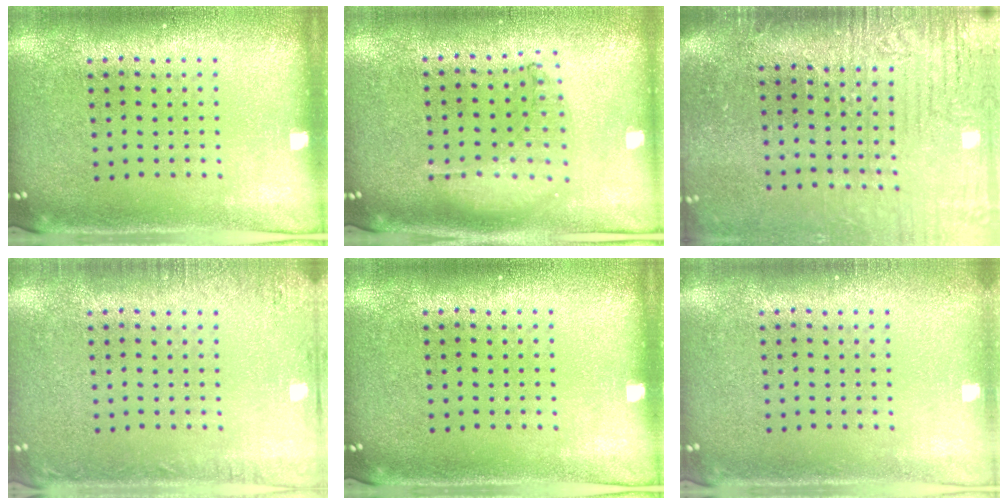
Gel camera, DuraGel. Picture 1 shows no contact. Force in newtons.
{"total": 1.0, "press": 0.9, "slide": 0.2}
{"total": 4.0, "press": 3.5, "slide": 2.0}
{"total": 1.7, "press": 1.7, "slide": 0.2}
{"total": 0.0}
{"total": 0.6, "press": 0.6, "slide": 0.0}